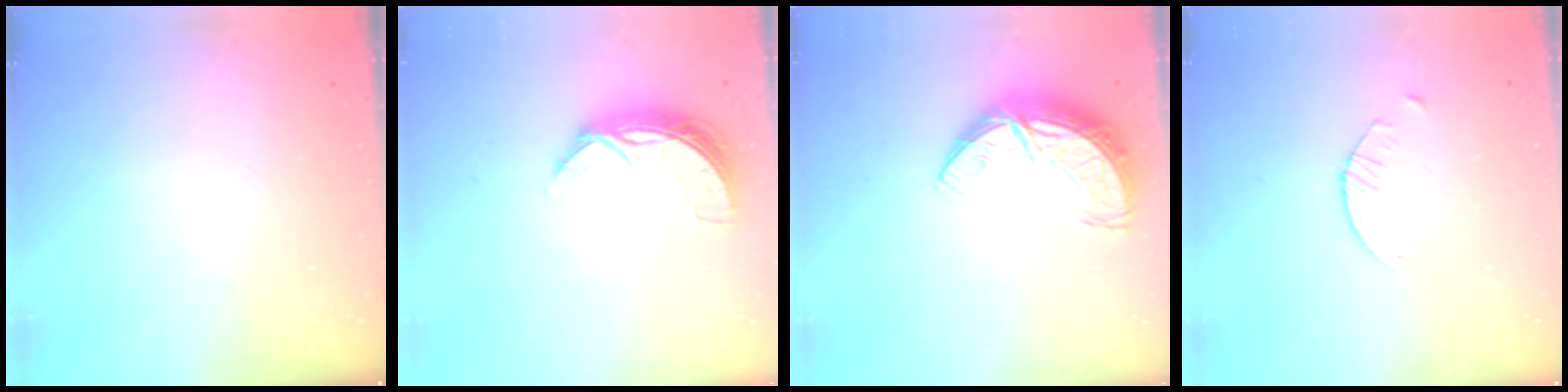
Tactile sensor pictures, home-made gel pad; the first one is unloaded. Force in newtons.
{"total": 7.2, "press": 7.2, "slide": 0.5}
{"total": 10.6, "press": 10.6, "slide": 0.9}
{"total": 2.8, "press": 2.7, "slide": 0.3}